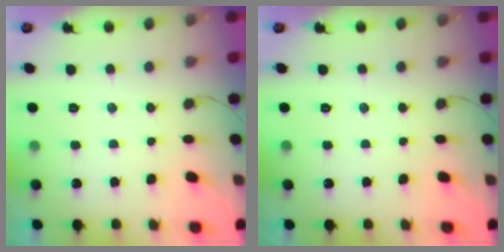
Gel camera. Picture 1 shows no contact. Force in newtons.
{"total": 0.0}